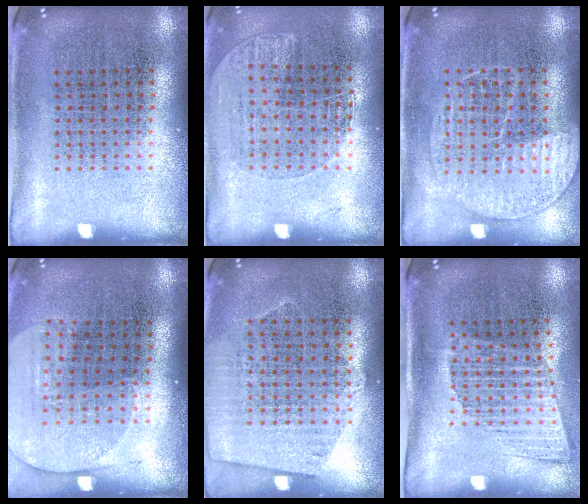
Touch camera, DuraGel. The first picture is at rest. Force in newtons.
{"total": 1.1, "press": 1.0, "slide": 0.5}
{"total": 1.4, "press": 1.4, "slide": 0.4}
{"total": 1.5, "press": 1.4, "slide": 0.6}
{"total": 0.9, "press": 0.7, "slide": 0.7}
{"total": 1.3, "press": 1.0, "slide": 0.8}